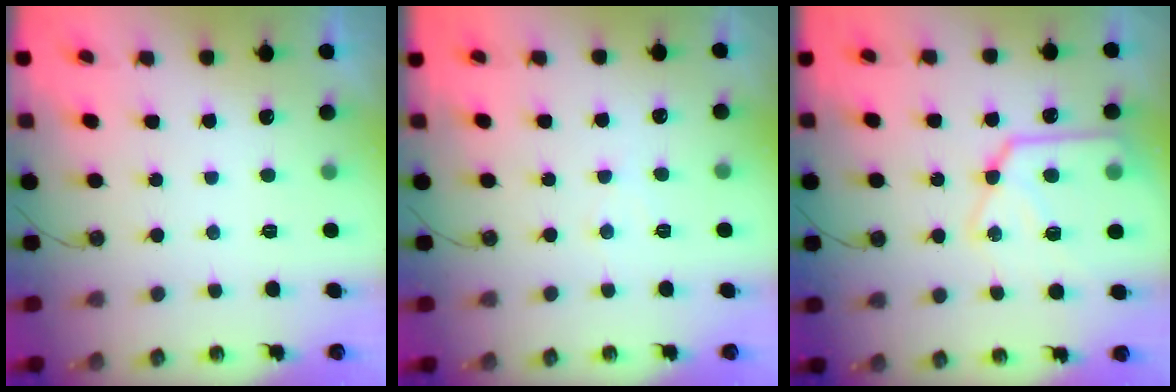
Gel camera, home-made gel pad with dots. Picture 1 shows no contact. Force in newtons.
{"total": 5.3, "press": 5.2, "slide": 0.8}
{"total": 17.7, "press": 17.6, "slide": 2.0}